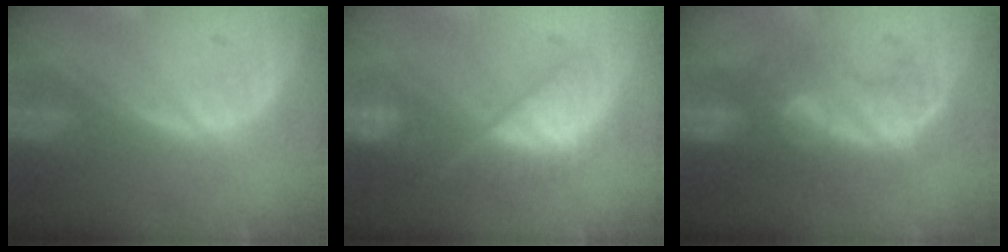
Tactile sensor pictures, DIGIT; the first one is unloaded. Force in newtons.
{"total": 9.8, "press": 8.3, "slide": 5.2}
{"total": 7.9, "press": 7.7, "slide": 1.3}